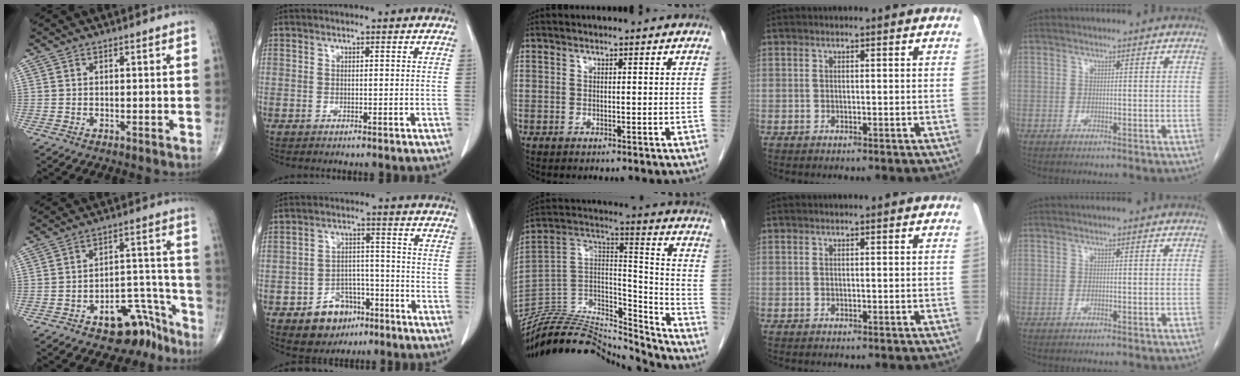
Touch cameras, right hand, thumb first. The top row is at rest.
{"thumb": {"total": 11.1, "force": [-7.4, 6.2, 5.5], "torque": [-0.024, 0.090, -0.103]}, "index": {"total": 7.9, "force": [-4.4, 5.8, 3.1], "torque": [-0.045, 0.019, -0.062]}, "middle": {"total": 21.6, "force": [-20.8, 3.6, 4.6], "torque": [-0.088, 0.043, -0.346]}}